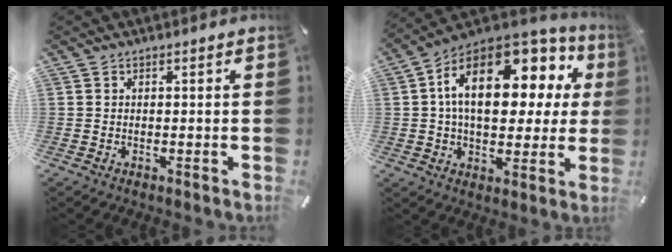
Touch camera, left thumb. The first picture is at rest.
{"total": 20.0, "force": [6.4, 11.4, 15.1], "torque": [-0.250, -0.034, 0.105]}